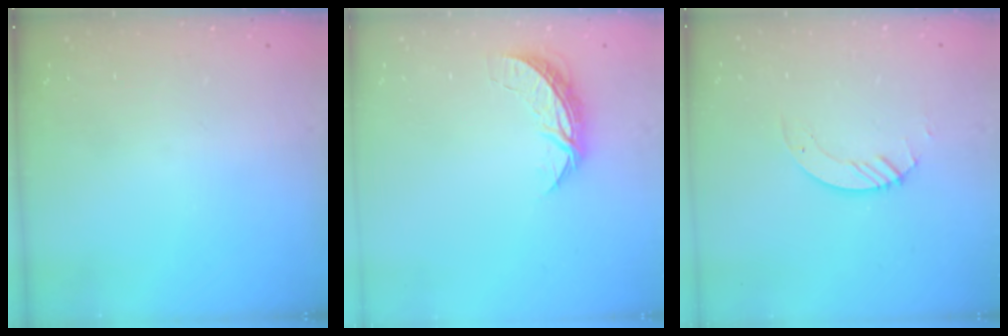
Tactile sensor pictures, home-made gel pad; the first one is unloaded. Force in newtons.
{"total": 6.6, "press": 6.5, "slide": 0.4}
{"total": 2.9, "press": 2.9, "slide": 0.3}